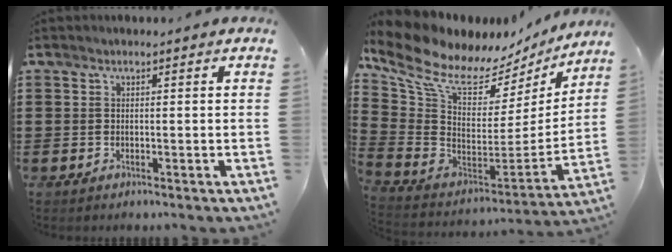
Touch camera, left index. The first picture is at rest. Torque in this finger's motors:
{"motor_torque": [2.14, 0.00, 1.05, 0.14]}